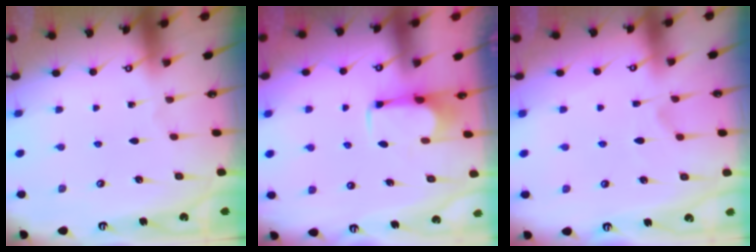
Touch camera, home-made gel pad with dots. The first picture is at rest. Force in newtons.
{"total": 2.8, "press": 2.7, "slide": 0.7}
{"total": 2.2, "press": 1.9, "slide": 1.2}